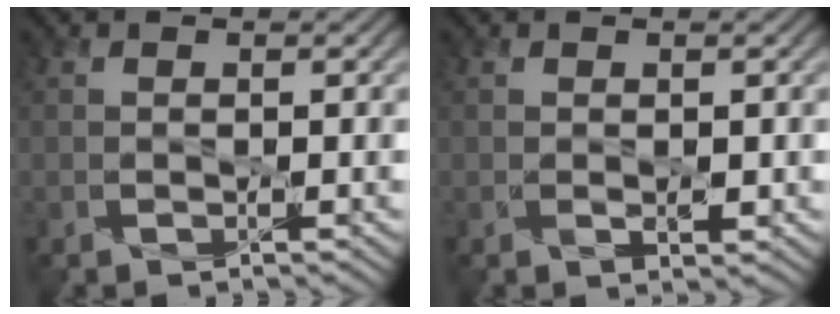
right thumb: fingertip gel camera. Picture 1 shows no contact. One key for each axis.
{"total": 0.8, "fx": 0.0, "fy": 0.5, "fz": 0.7, "tx": -0.013, "ty": -0.005, "tz": 0.004}